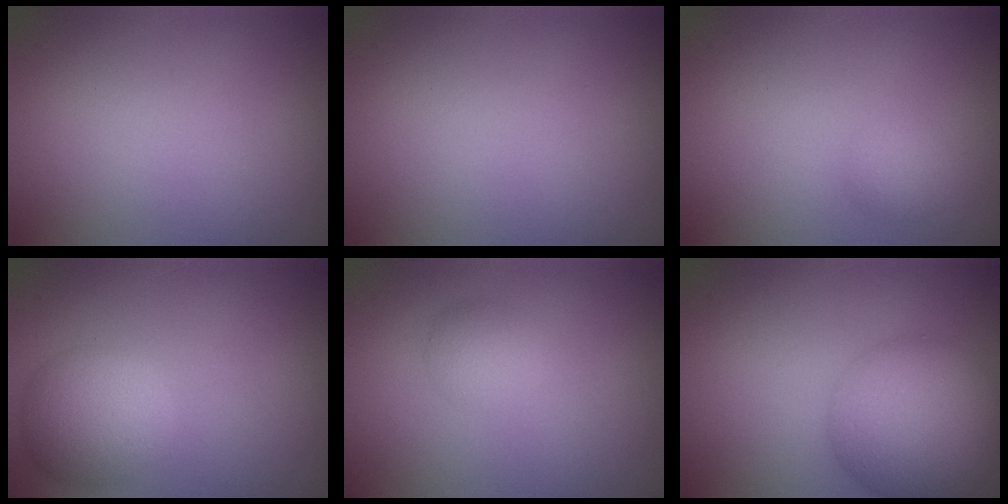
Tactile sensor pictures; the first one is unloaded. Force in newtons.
{"total": 0.0}
{"total": 1.4, "press": 1.4, "slide": 0.1}
{"total": 4.2, "press": 4.2, "slide": 0.2}
{"total": 1.9, "press": 1.9, "slide": 0.1}
{"total": 7.8, "press": 7.8, "slide": 0.6}